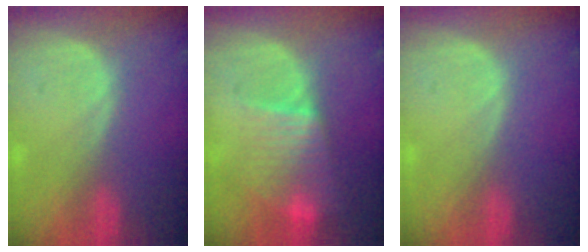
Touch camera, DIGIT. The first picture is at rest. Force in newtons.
{"total": 7.1, "press": 6.8, "slide": 1.9}
{"total": 0.0}